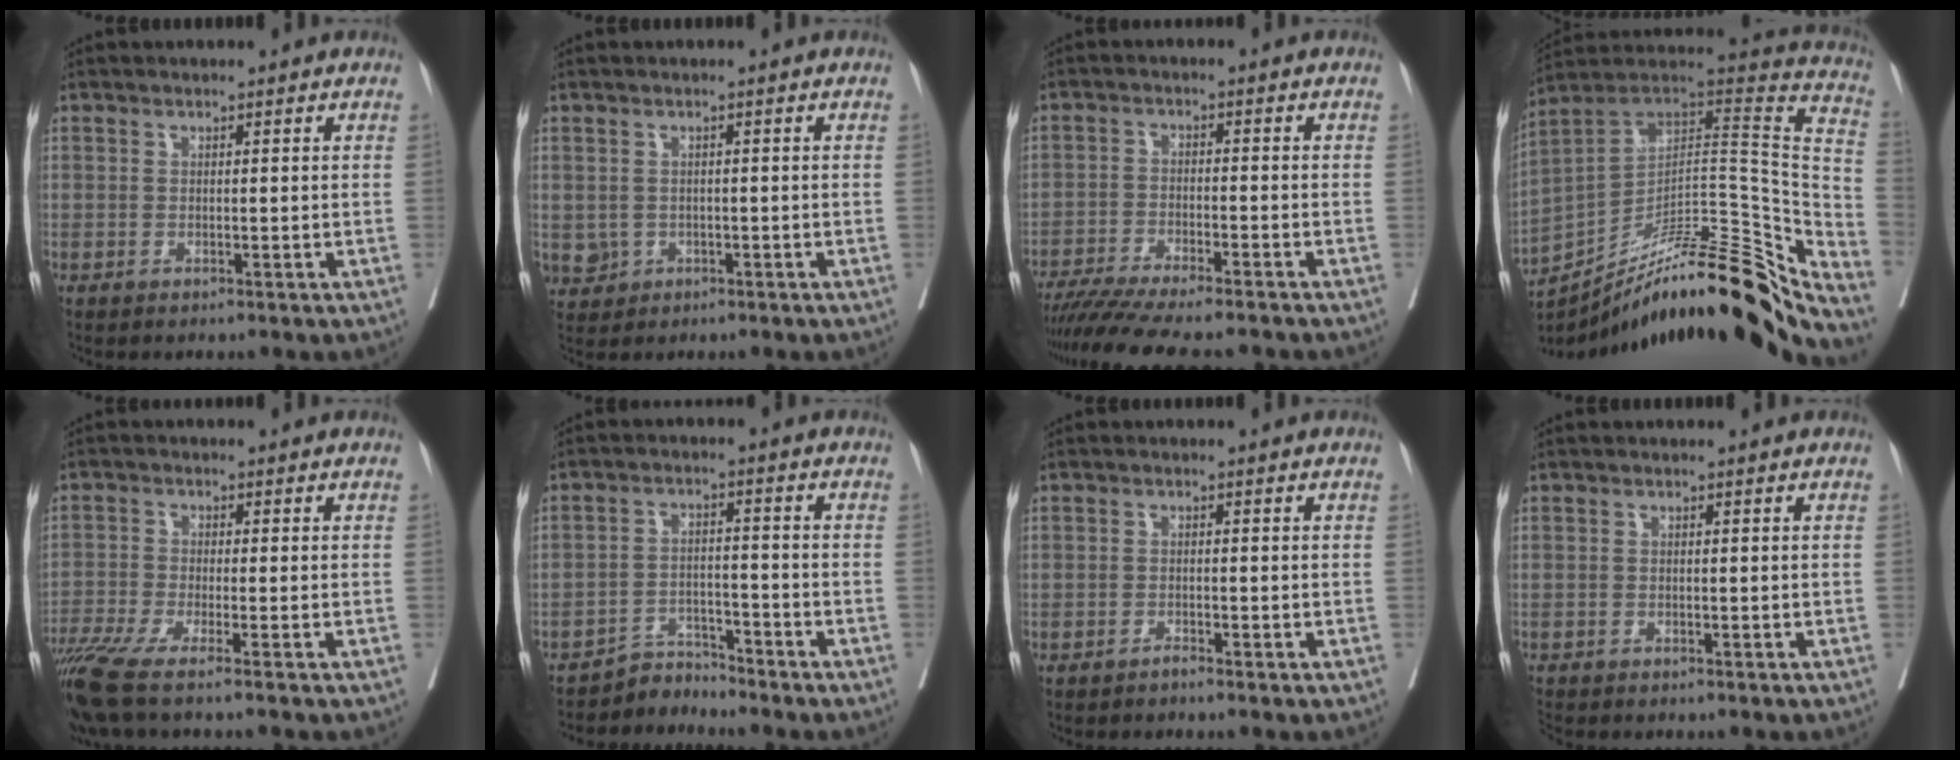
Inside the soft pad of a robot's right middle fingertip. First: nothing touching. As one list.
[{"total": 3.0, "force": [-0.6, 2.9, 0.5], "torque": [-0.008, 0.003, -0.003]}, {"total": 14.6, "force": [-12.8, 1.2, 6.9], "torque": [-0.107, -0.024, -0.195]}, {"total": 31.8, "force": [-24.6, 4.4, 19.6], "torque": [-0.210, 0.022, -0.364]}, {"total": 10.0, "force": [-7.5, -0.4, 6.6], "torque": [-0.116, -0.019, -0.129]}, {"total": 3.9, "force": [-3.7, 0.4, -1.0], "torque": [0.025, 0.001, -0.064]}, {"total": 0.8, "force": [-0.7, 0.0, 0.3], "torque": [-0.009, -0.001, -0.012]}, {"total": 1.7, "force": [-1.6, 0.3, 0.1], "torque": [-0.008, -0.006, -0.030]}]